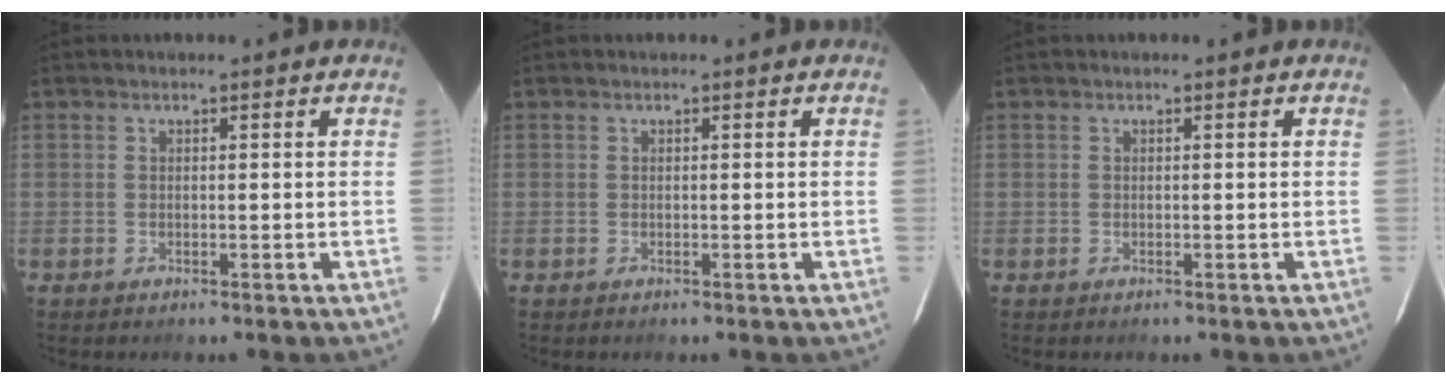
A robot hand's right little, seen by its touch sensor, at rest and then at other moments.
{"total": 0.0}
{"total": 0.0}